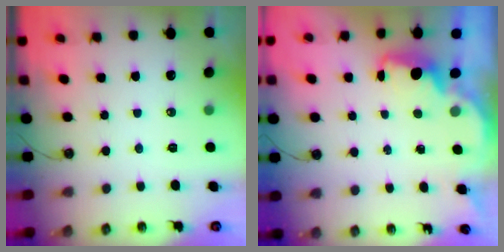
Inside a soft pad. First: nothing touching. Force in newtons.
{"total": 2.0, "press": 1.8, "slide": 0.8}